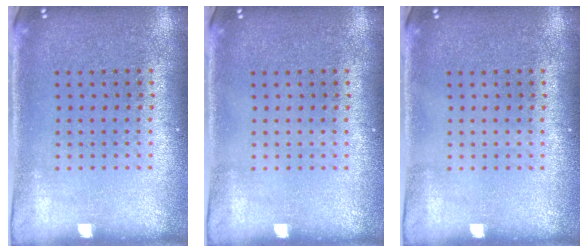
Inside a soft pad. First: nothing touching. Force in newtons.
{"total": 0.0}
{"total": 0.0}